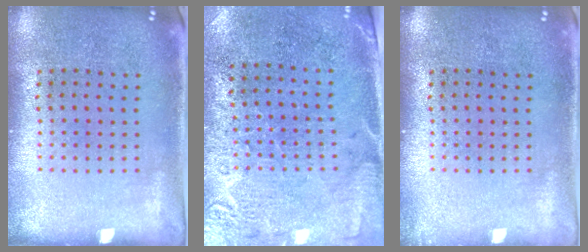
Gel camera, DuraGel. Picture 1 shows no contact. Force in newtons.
{"total": 2.7, "press": 2.4, "slide": 1.3}
{"total": 0.7, "press": 0.7, "slide": 0.1}